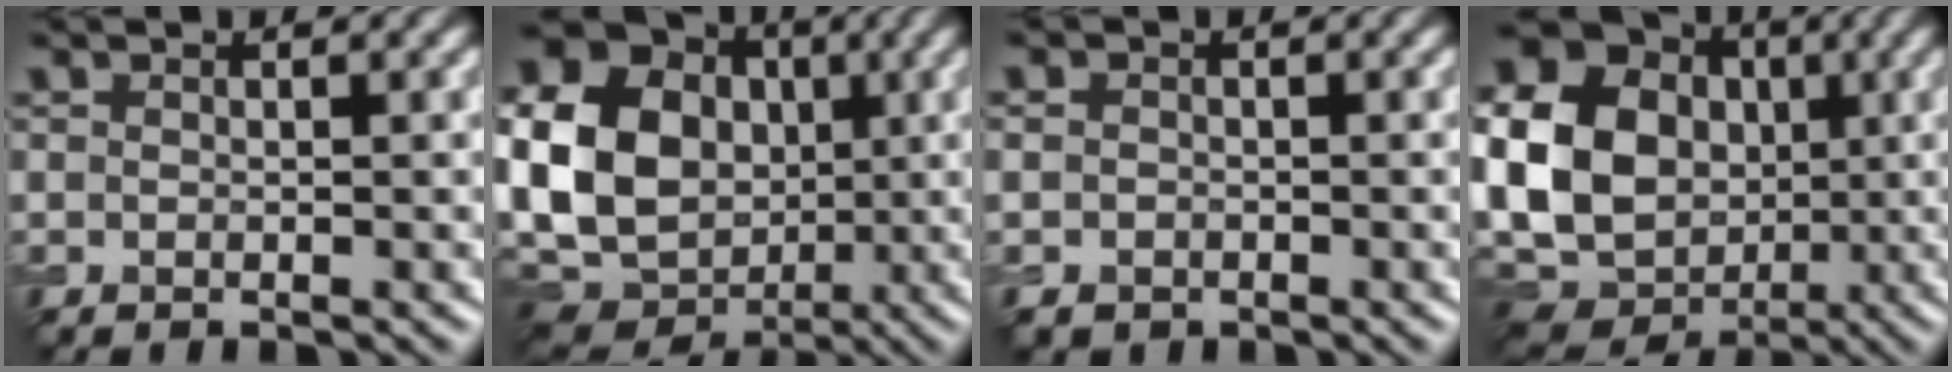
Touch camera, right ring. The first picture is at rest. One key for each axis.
{"total": 19.3, "fx": 0.6, "fy": 16.4, "fz": 10.1, "tx": -0.224, "ty": -0.004, "tz": -0.018}
{"total": 1.6, "fx": -0.5, "fy": 1.5, "fz": 0.5, "tx": -0.002, "ty": -0.007, "tz": -0.010}
{"total": 21.4, "fx": 1.0, "fy": 18.5, "fz": 10.6, "tx": -0.248, "ty": 0.018, "tz": -0.020}